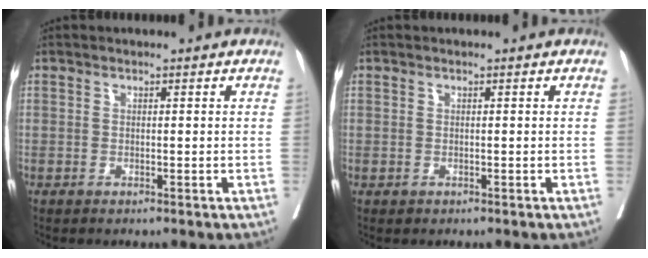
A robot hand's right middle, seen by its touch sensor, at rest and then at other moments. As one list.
[{"total": 0.0}]